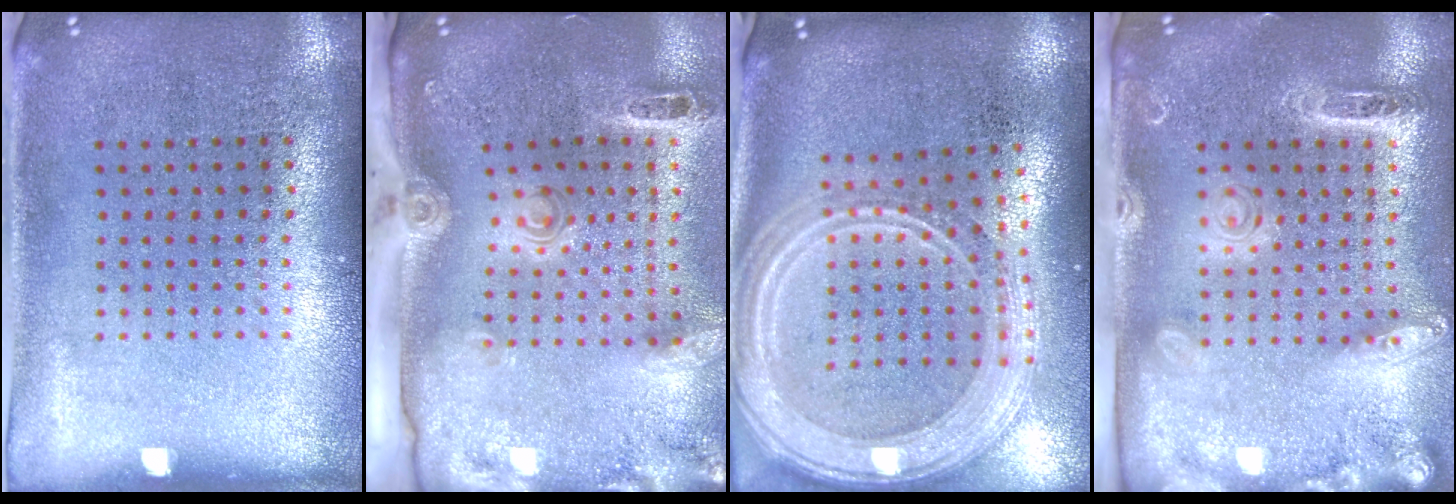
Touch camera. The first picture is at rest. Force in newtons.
{"total": 3.1, "press": 2.1, "slide": 2.3}
{"total": 3.1, "press": 2.5, "slide": 1.8}
{"total": 2.6, "press": 2.0, "slide": 1.7}